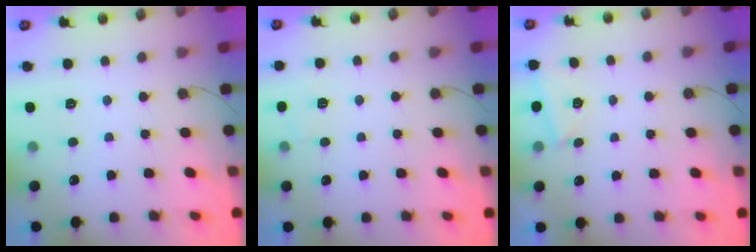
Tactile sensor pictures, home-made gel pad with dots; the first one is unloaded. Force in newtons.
{"total": 3.2, "press": 3.1, "slide": 0.3}
{"total": 2.3, "press": 2.2, "slide": 0.9}